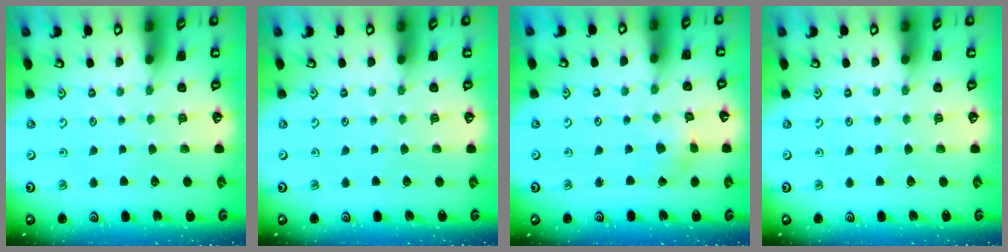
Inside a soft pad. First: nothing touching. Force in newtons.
{"total": 0.0}
{"total": 2.6, "press": 2.6, "slide": 0.3}
{"total": 0.0}